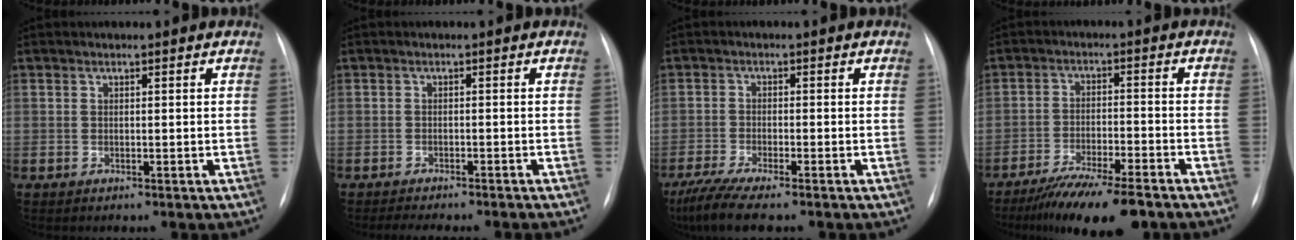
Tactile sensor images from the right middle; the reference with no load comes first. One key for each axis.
{"total": 8.1, "fx": -7.3, "fy": 0.7, "fz": 3.5, "tx": -0.041, "ty": -0.008, "tz": -0.093}
{"total": 7.1, "fx": -5.6, "fy": 0.5, "fz": 4.4, "tx": -0.085, "ty": -0.022, "tz": -0.095}
{"total": 11.8, "fx": -9.3, "fy": 1.4, "fz": 7.1, "tx": -0.113, "ty": -0.028, "tz": -0.149}